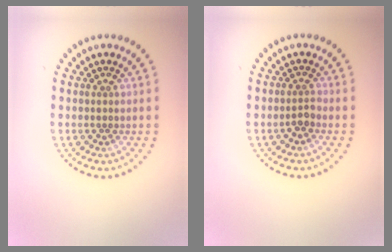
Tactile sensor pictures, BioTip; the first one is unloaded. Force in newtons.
{"total": 1.3, "press": 0.9, "slide": 0.9}